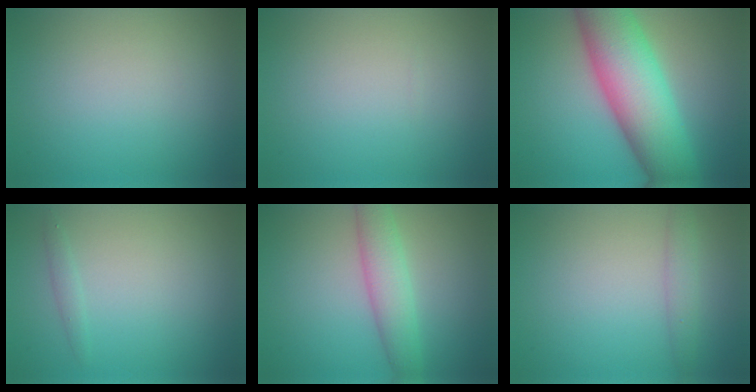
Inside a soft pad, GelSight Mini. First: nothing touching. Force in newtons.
{"total": 0.0}
{"total": 11.7, "press": 11.7, "slide": 0.1}
{"total": 0.8, "press": 0.8, "slide": 0.1}
{"total": 3.9, "press": 3.9, "slide": 0.1}
{"total": 1.7, "press": 1.7, "slide": 0.1}